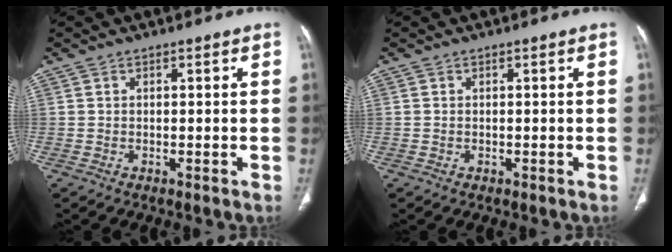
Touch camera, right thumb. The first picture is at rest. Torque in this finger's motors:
{"motor_torque": [-0.82, 0.00, -0.13, 0.07, 0.06]}